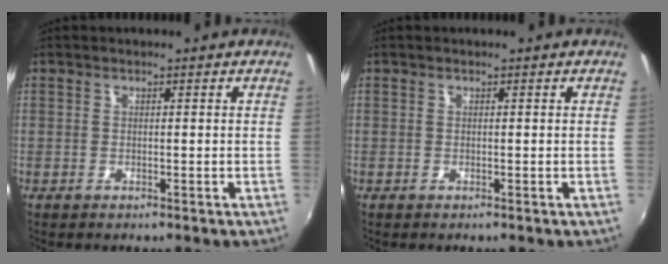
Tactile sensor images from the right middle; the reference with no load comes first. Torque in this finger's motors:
{"motor_torque": [-0.01, -0.02, 0.00, 0.00]}